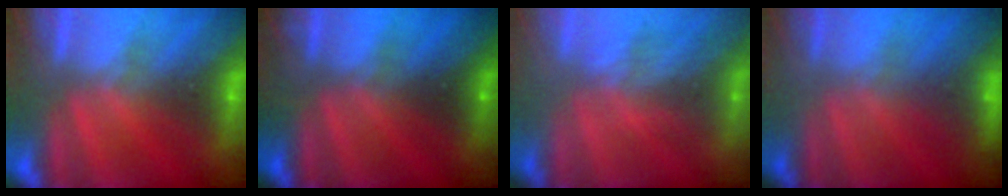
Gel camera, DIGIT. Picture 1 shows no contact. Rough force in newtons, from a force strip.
{"total": 2.5}
{"total": 3.1}
{"total": 2.9}